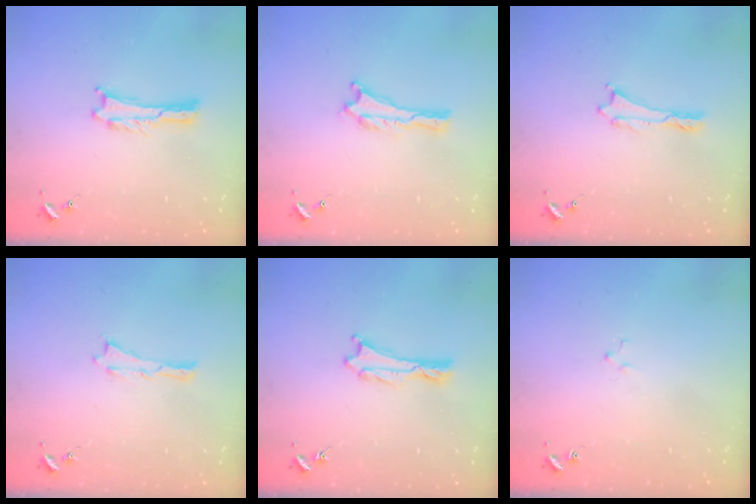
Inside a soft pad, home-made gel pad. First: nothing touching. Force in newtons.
{"total": 0.0}
{"total": 0.0}
{"total": 0.0}
{"total": 0.6, "press": 0.6, "slide": 0.1}
{"total": 1.5, "press": 1.5, "slide": 0.2}